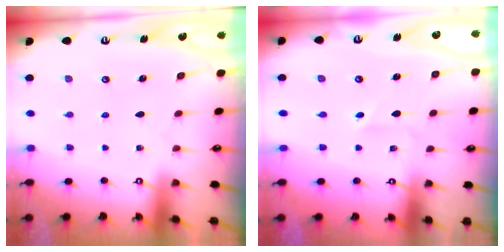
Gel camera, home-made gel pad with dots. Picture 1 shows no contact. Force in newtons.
{"total": 2.3, "press": 2.3, "slide": 0.2}